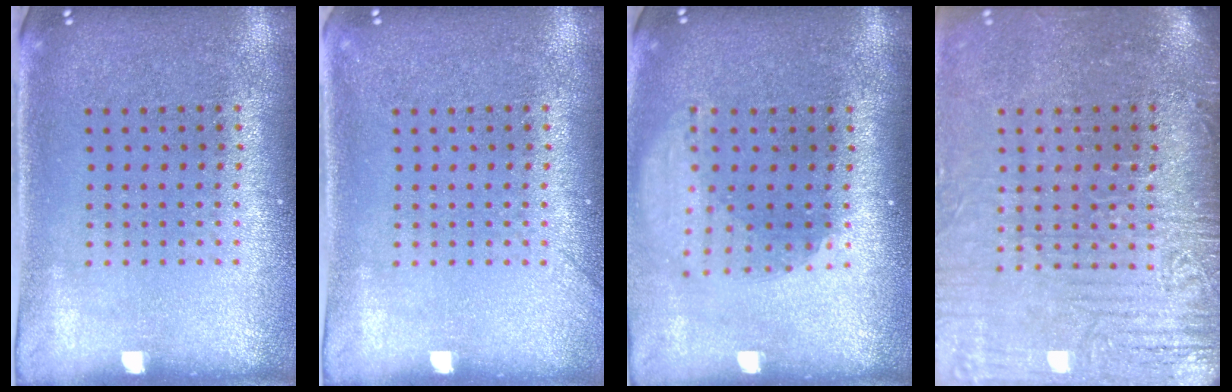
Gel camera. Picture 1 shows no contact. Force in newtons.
{"total": 0.8, "press": 0.8, "slide": 0.1}
{"total": 1.8, "press": 1.4, "slide": 1.2}
{"total": 4.1, "press": 3.6, "slide": 2.0}